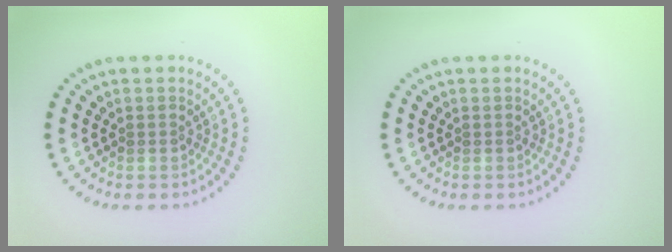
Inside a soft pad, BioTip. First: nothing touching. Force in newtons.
{"total": 0.0}